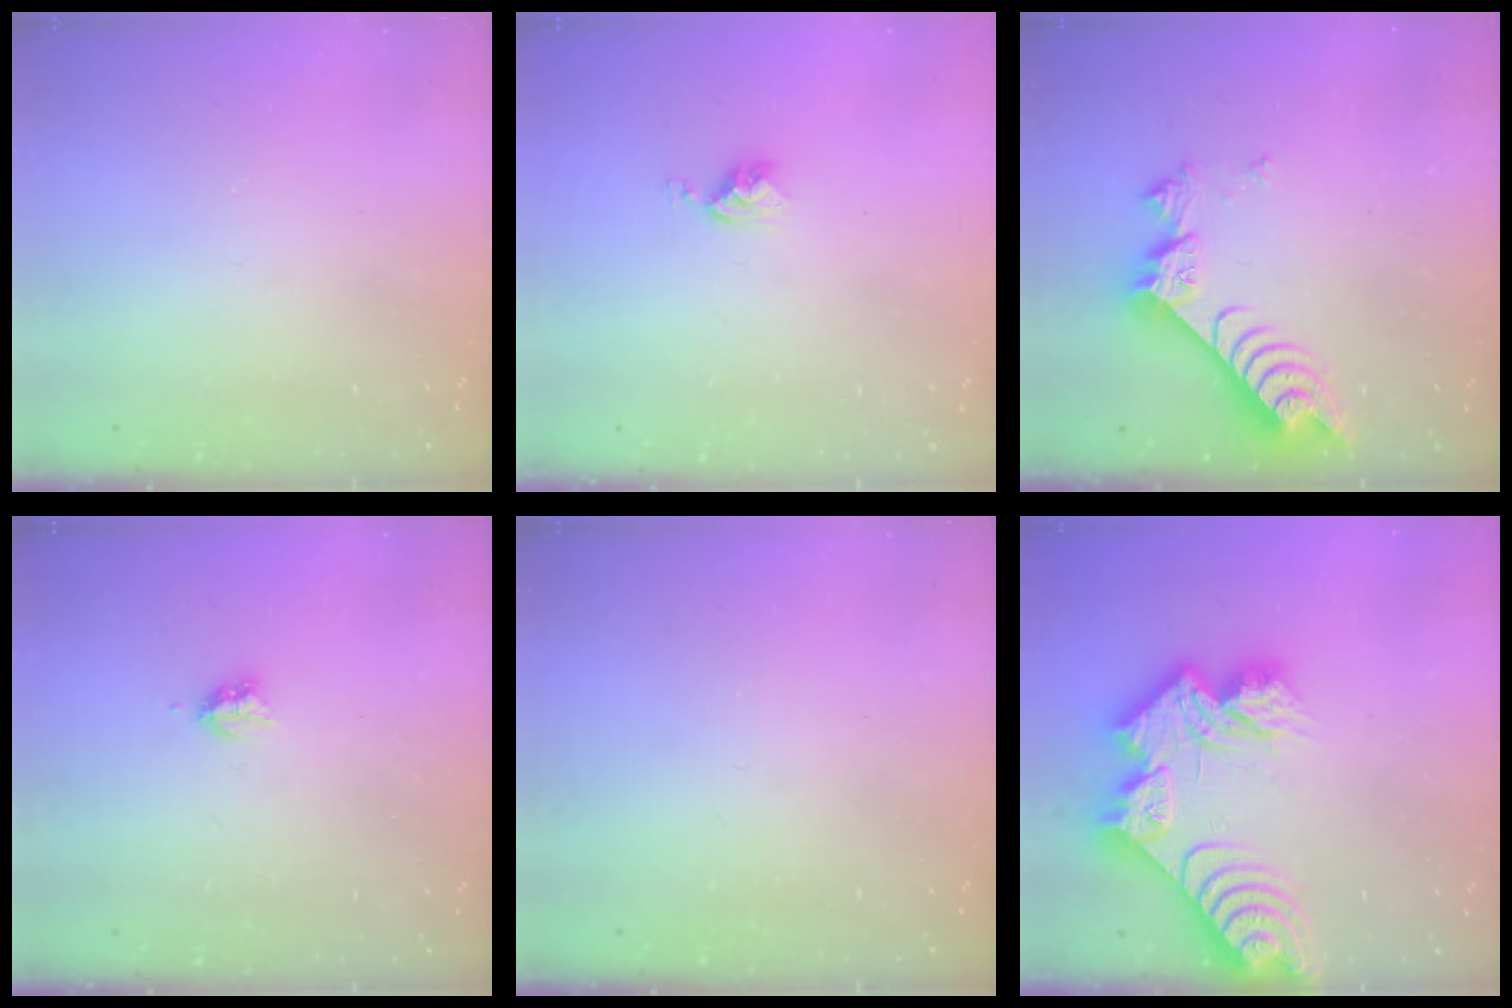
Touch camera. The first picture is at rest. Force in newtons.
{"total": 5.2, "press": 5.2, "slide": 0.6}
{"total": 7.9, "press": 7.9, "slide": 0.7}
{"total": 2.9, "press": 2.9, "slide": 0.5}
{"total": 0.0}
{"total": 17.3, "press": 17.2, "slide": 1.7}